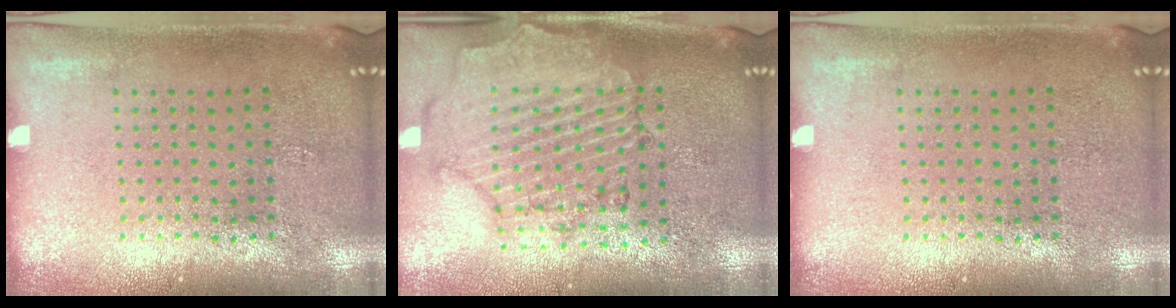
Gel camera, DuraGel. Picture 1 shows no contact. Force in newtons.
{"total": 1.5, "press": 1.5, "slide": 0.3}
{"total": 0.0}